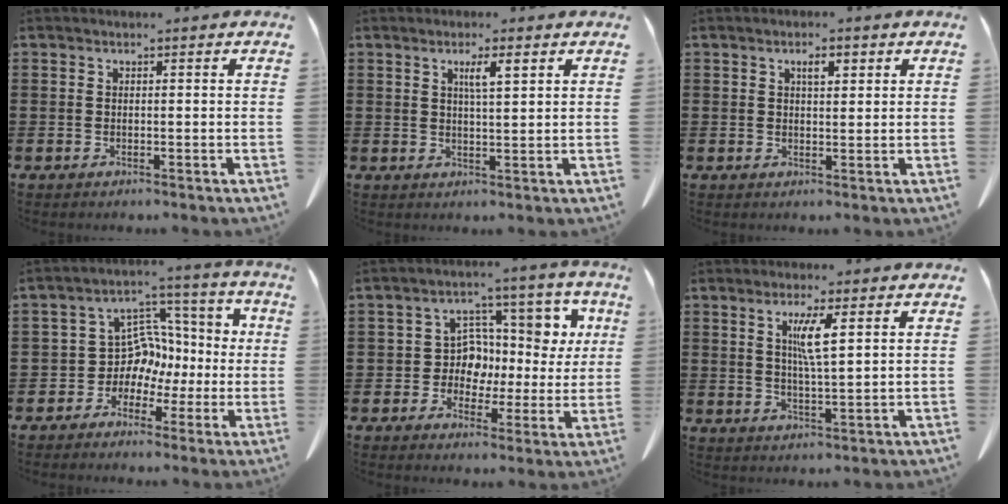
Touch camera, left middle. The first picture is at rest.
{"total": 3.0, "force": [1.6, 0.2, 2.6], "torque": [-0.045, -0.002, 0.023]}
{"total": 2.2, "force": [1.1, 0.7, 1.8], "torque": [-0.029, 0.001, 0.016]}
{"total": 8.9, "force": [-0.4, 8.1, 3.8], "torque": [-0.089, 0.000, -0.001]}
{"total": 7.6, "force": [1.7, 6.4, 3.7], "torque": [-0.088, -0.008, 0.029]}
{"total": 4.7, "force": [2.0, 0.4, 4.2], "torque": [-0.089, 0.001, 0.031]}